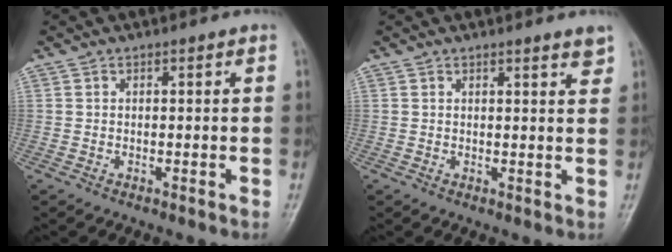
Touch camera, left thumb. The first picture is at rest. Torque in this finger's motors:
{"motor_torque": [-0.03, 0.00, -0.16, -0.07, 0.06]}